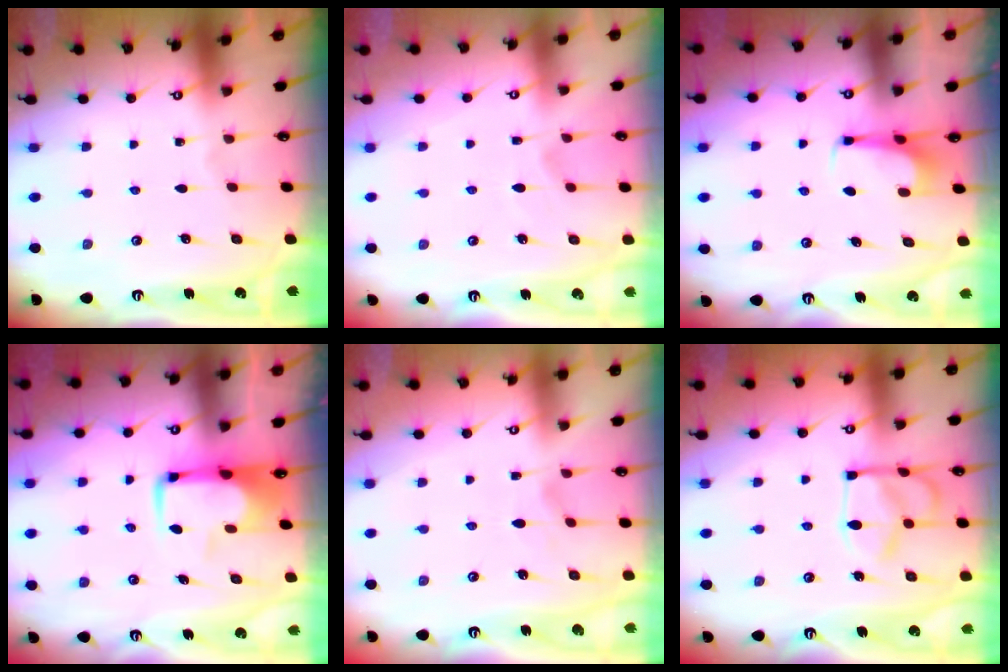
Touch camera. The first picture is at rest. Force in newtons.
{"total": 5.1, "press": 5.0, "slide": 1.2}
{"total": 5.4, "press": 5.4, "slide": 0.7}
{"total": 6.4, "press": 6.3, "slide": 1.2}
{"total": 2.9, "press": 2.7, "slide": 1.0}
{"total": 11.8, "press": 11.8, "slide": 0.7}